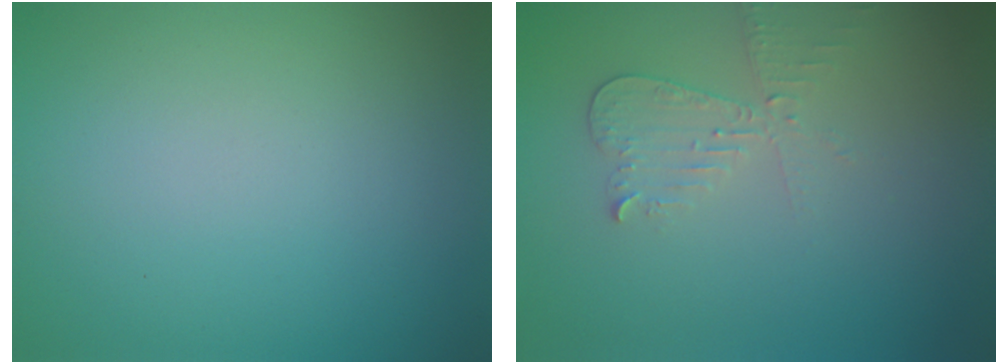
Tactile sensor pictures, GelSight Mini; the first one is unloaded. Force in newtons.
{"total": 2.4, "press": 2.3, "slide": 0.5}